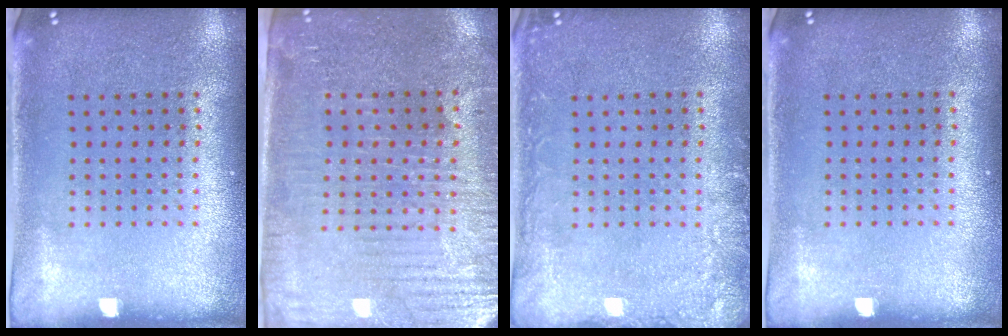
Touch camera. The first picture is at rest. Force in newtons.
{"total": 3.7, "press": 3.5, "slide": 1.4}
{"total": 2.2, "press": 2.1, "slide": 0.2}
{"total": 0.0}